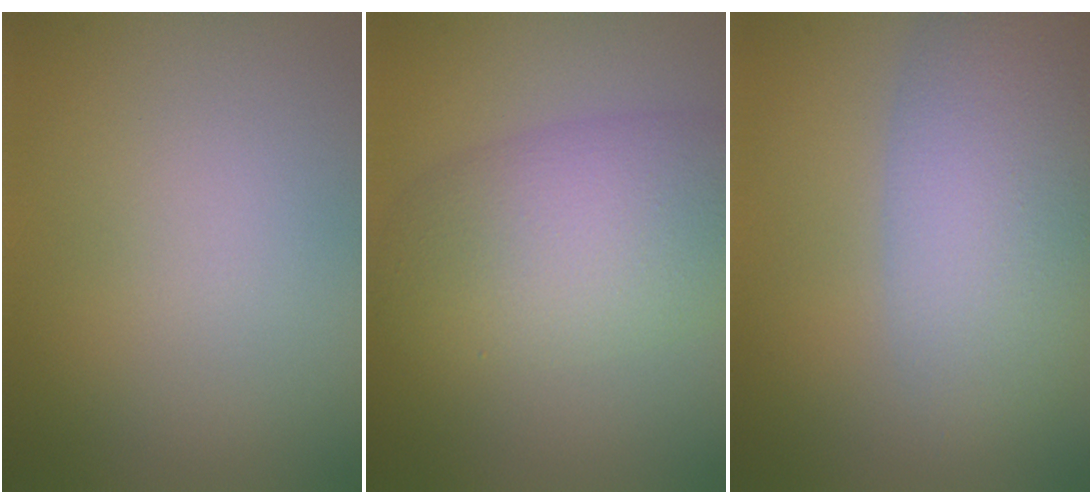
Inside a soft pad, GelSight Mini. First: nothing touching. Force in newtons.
{"total": 6.9, "press": 6.9, "slide": 0.0}
{"total": 6.8, "press": 6.8, "slide": 0.5}